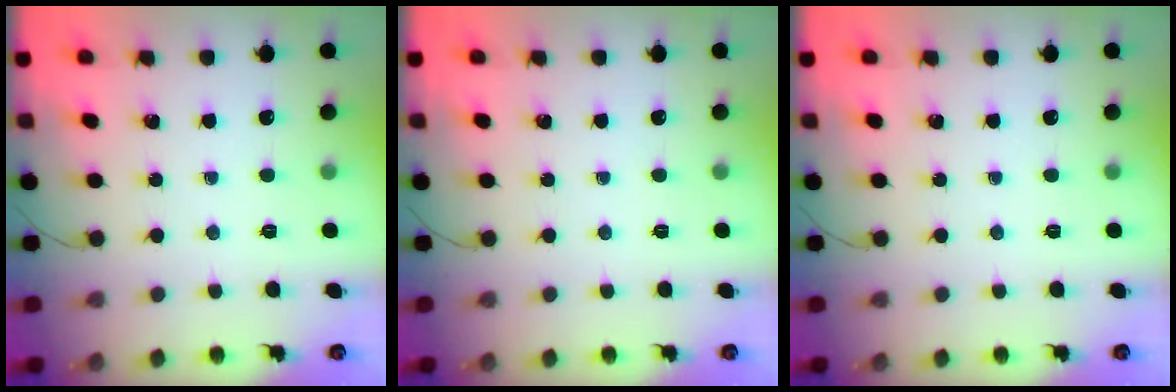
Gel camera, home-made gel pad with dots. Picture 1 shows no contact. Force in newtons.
{"total": 0.0}
{"total": 0.0}